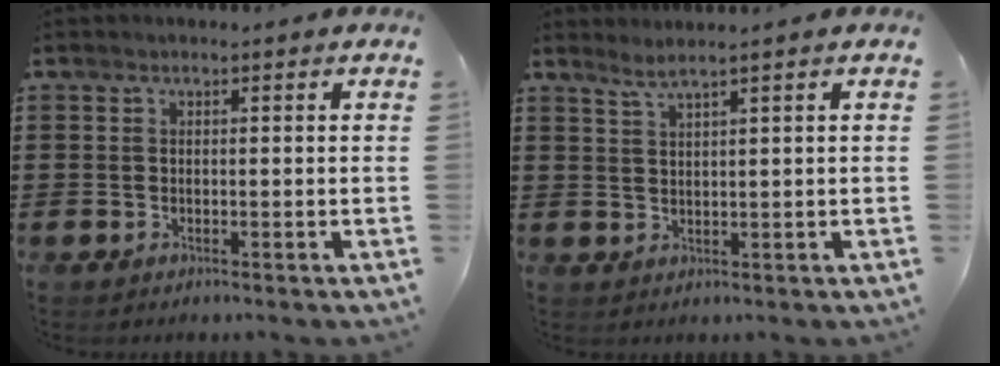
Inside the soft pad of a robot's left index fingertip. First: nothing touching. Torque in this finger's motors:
{"motor_torque": [2.14, 0.00, -0.04, 0.00]}